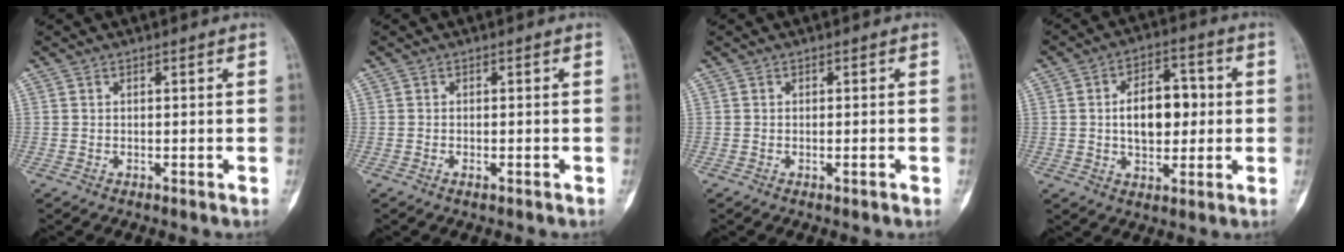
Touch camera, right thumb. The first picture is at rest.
{"total": 0.9, "force": [-0.5, 0.4, 0.6], "torque": [-0.012, 0.005, -0.007]}
{"total": 1.1, "force": [-0.4, 0.3, 1.0], "torque": [-0.013, 0.001, -0.003]}
{"total": 10.9, "force": [0.4, 6.7, 8.6], "torque": [-0.103, 0.017, 0.007]}